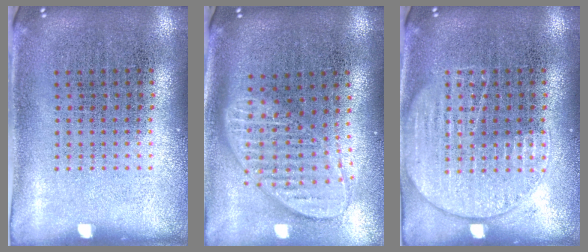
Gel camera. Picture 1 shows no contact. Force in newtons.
{"total": 2.0, "press": 1.5, "slide": 1.2}
{"total": 2.4, "press": 2.4, "slide": 0.2}